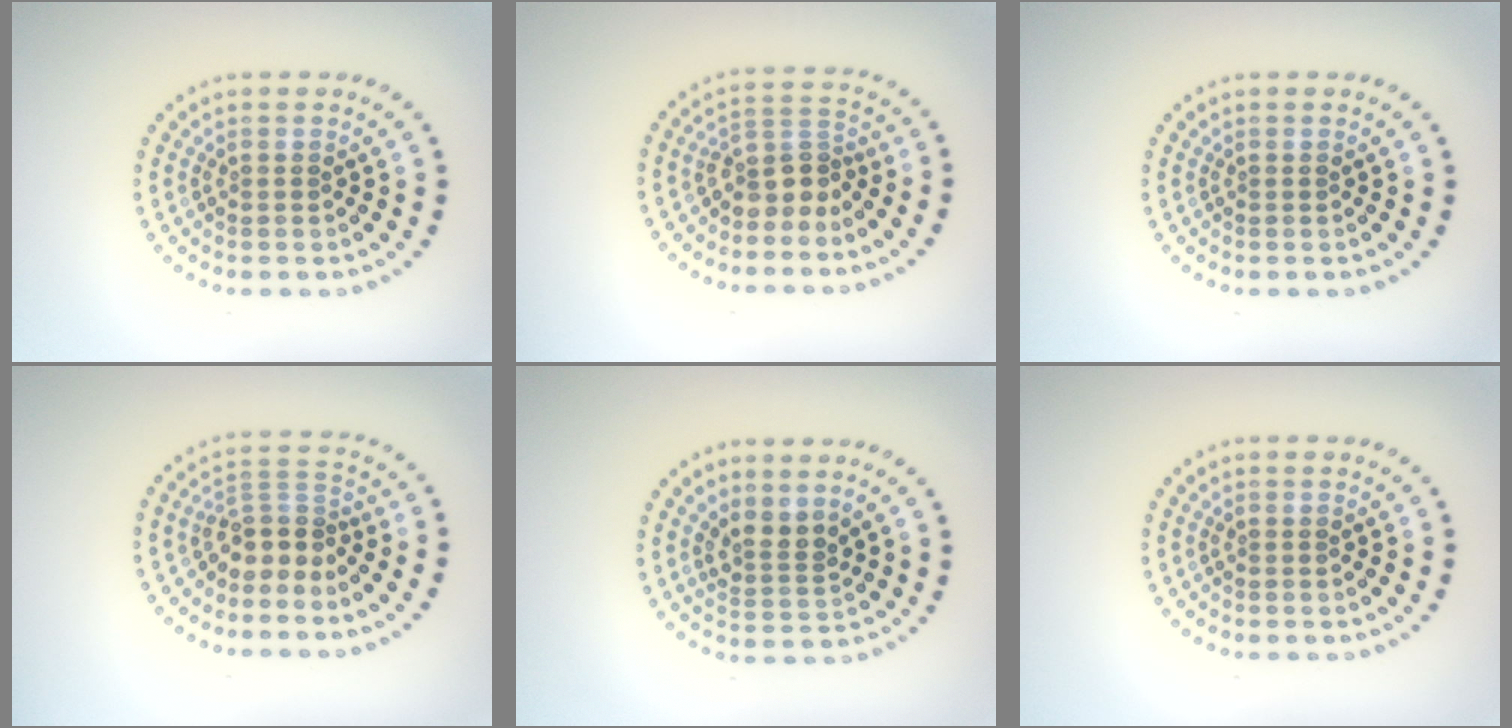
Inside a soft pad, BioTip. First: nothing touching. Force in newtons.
{"total": 3.1, "press": 2.2, "slide": 2.1}
{"total": 0.0}
{"total": 3.1, "press": 2.2, "slide": 2.2}
{"total": 2.4, "press": 1.8, "slide": 1.7}
{"total": 0.0}